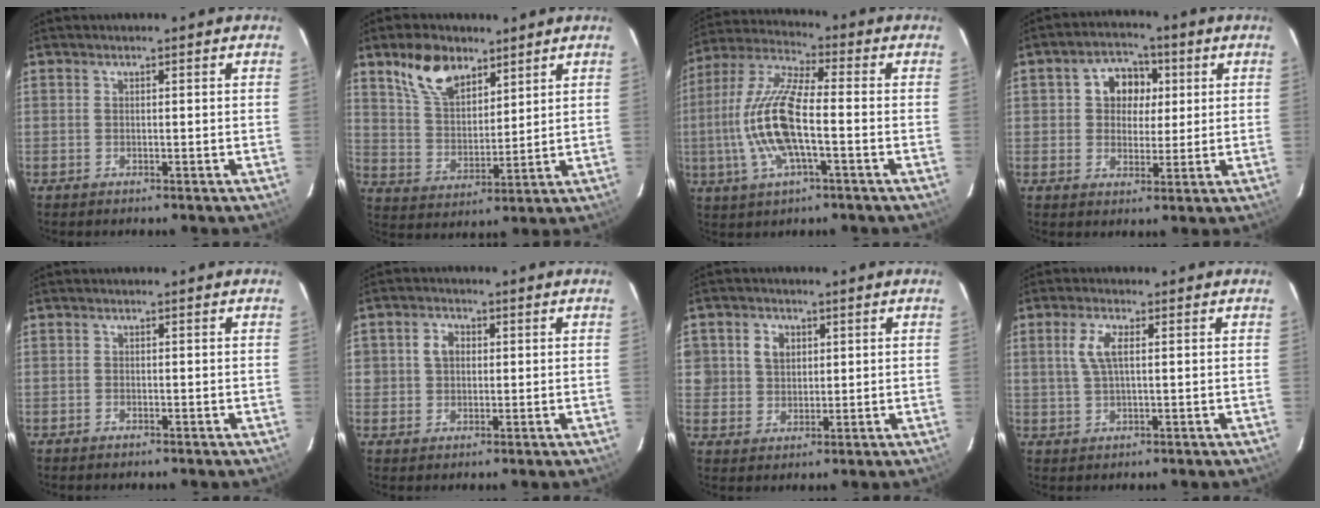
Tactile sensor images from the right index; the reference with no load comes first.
{"total": 11.1, "force": [7.2, 6.0, 5.9], "torque": [-0.111, 0.020, 0.143]}
{"total": 14.7, "force": [-2.7, 4.0, 13.9], "torque": [-0.288, -0.001, -0.057]}
{"total": 7.4, "force": [1.6, 6.3, 3.7], "torque": [-0.061, 0.025, 0.027]}
{"total": 0.6, "force": [-0.5, 0.3, 0.1], "torque": [-0.003, 0.001, -0.010]}
{"total": 3.8, "force": [0.7, 3.3, 1.7], "torque": [-0.024, 0.014, 0.015]}
{"total": 5.3, "force": [1.6, 4.6, 1.8], "torque": [-0.034, 0.019, 0.033]}
{"total": 4.7, "force": [1.3, 1.7, 4.2], "torque": [-0.086, 0.006, 0.028]}